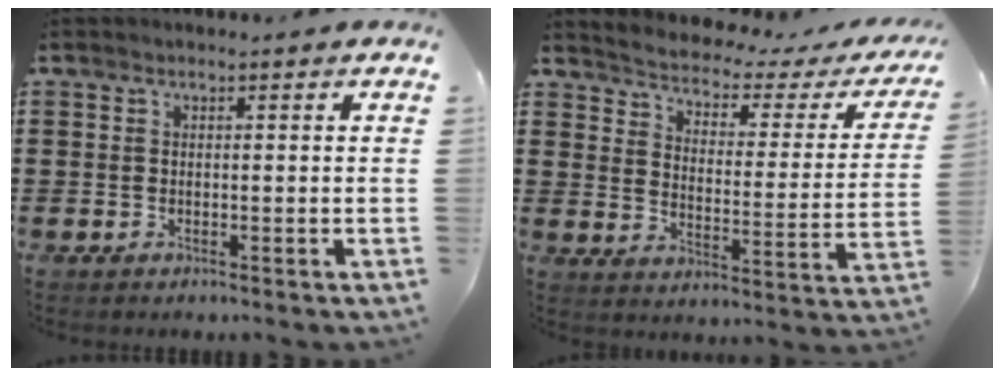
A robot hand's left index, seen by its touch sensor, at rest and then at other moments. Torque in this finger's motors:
{"motor_torque": [1.07, -1.07, -0.14, -0.16]}